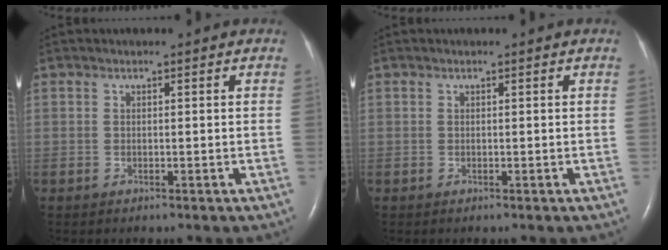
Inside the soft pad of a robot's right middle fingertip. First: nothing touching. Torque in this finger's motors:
{"motor_torque": [0.00, 0.00, 0.00, 0.01]}